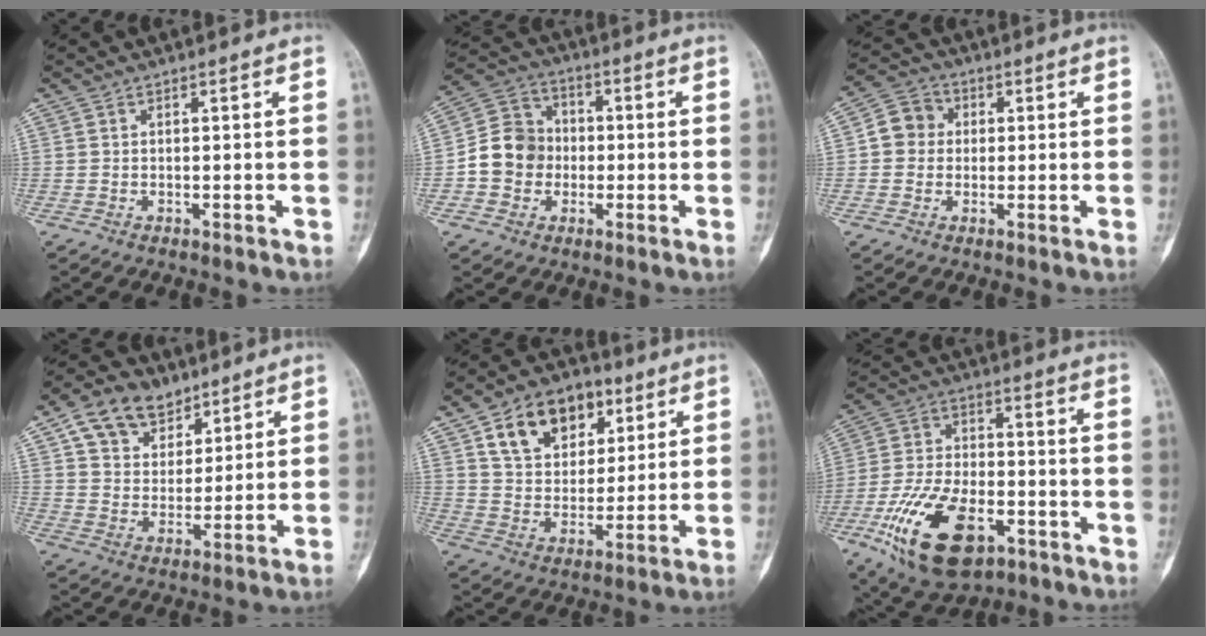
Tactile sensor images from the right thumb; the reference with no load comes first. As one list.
[{"total": 9.9, "force": [-1.4, 9.0, 4.0], "torque": [-0.048, 0.033, -0.037]}, {"total": 3.4, "force": [0.1, 3.2, 1.2], "torque": [-0.005, 0.012, -0.007]}, {"total": 12.4, "force": [7.3, 8.5, 5.3], "torque": [-0.061, -0.020, 0.130]}, {"total": 15.6, "force": [7.5, 10.5, 8.7], "torque": [-0.106, -0.017, 0.131]}, {"total": 19.3, "force": [-8.7, 10.1, 13.9], "torque": [-0.252, 0.032, -0.144]}]